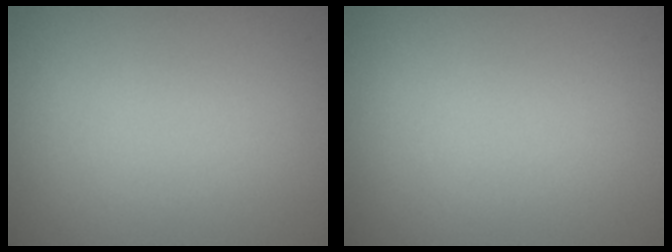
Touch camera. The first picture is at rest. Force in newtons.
{"total": 0.0}